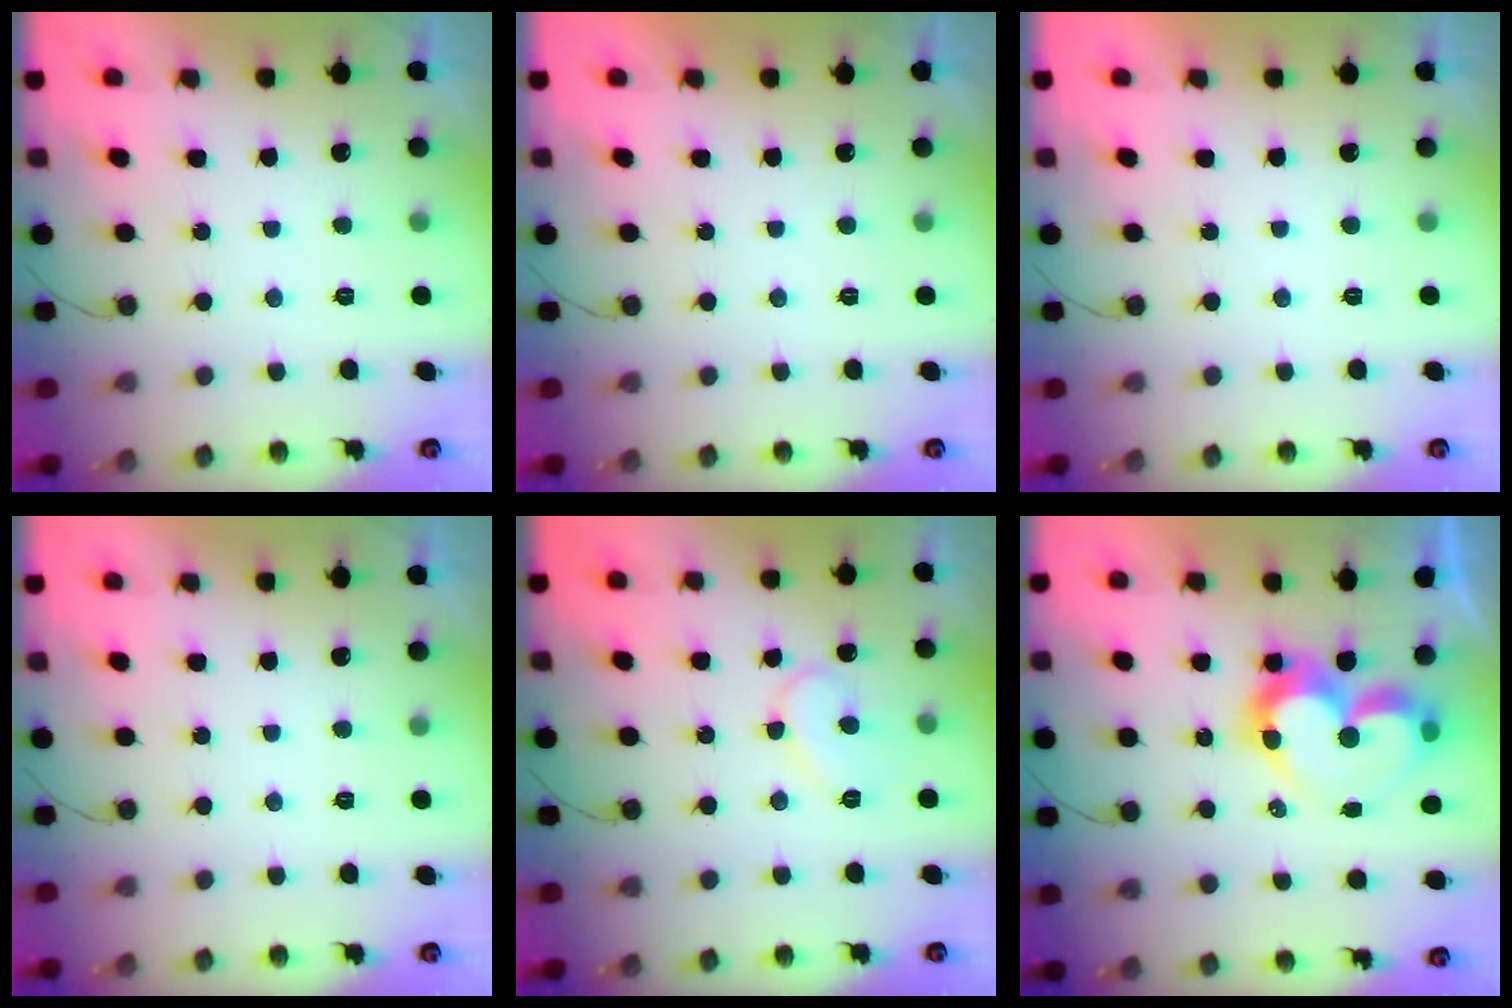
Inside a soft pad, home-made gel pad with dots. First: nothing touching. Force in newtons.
{"total": 1.8, "press": 1.8, "slide": 0.0}
{"total": 1.7, "press": 1.7, "slide": 0.0}
{"total": 0.0}
{"total": 8.3, "press": 8.2, "slide": 0.6}
{"total": 12.2, "press": 12.1, "slide": 1.6}